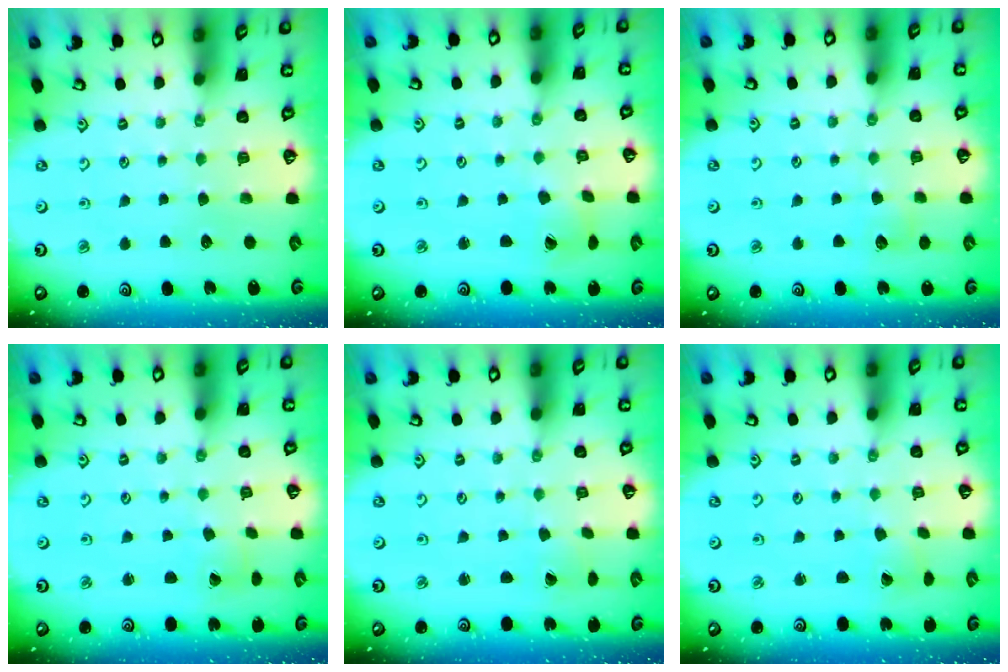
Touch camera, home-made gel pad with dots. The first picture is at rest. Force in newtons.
{"total": 2.3, "press": 2.3, "slide": 0.3}
{"total": 5.0, "press": 5.0, "slide": 0.5}
{"total": 2.0, "press": 2.0, "slide": 0.2}
{"total": 0.9, "press": 0.7, "slide": 0.5}
{"total": 1.3, "press": 1.3, "slide": 0.1}